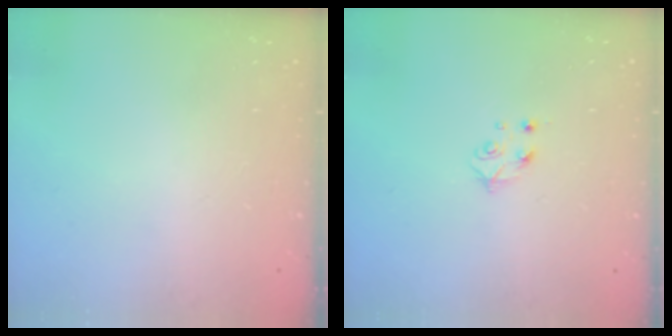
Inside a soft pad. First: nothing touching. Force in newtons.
{"total": 4.2, "press": 4.1, "slide": 0.6}